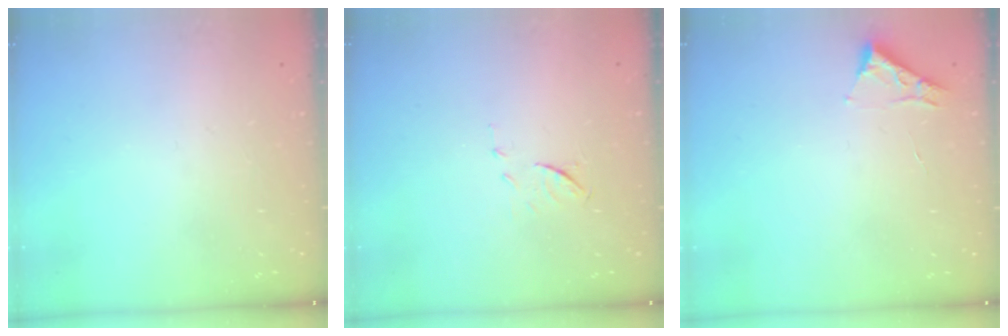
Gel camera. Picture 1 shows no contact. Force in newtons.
{"total": 6.3, "press": 6.2, "slide": 0.6}
{"total": 3.3, "press": 3.3, "slide": 0.5}